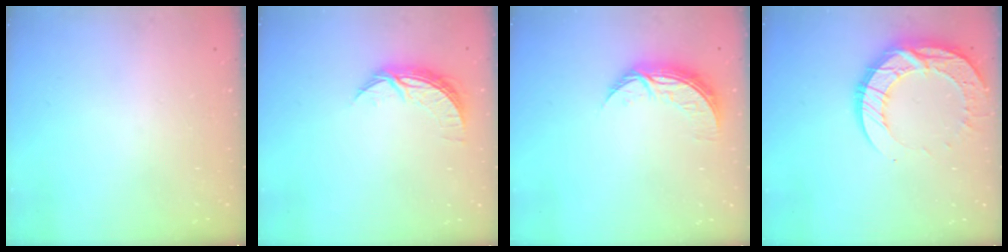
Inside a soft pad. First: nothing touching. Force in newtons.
{"total": 7.6, "press": 7.6, "slide": 0.1}
{"total": 8.5, "press": 8.5, "slide": 0.3}
{"total": 15.4, "press": 15.4, "slide": 1.2}